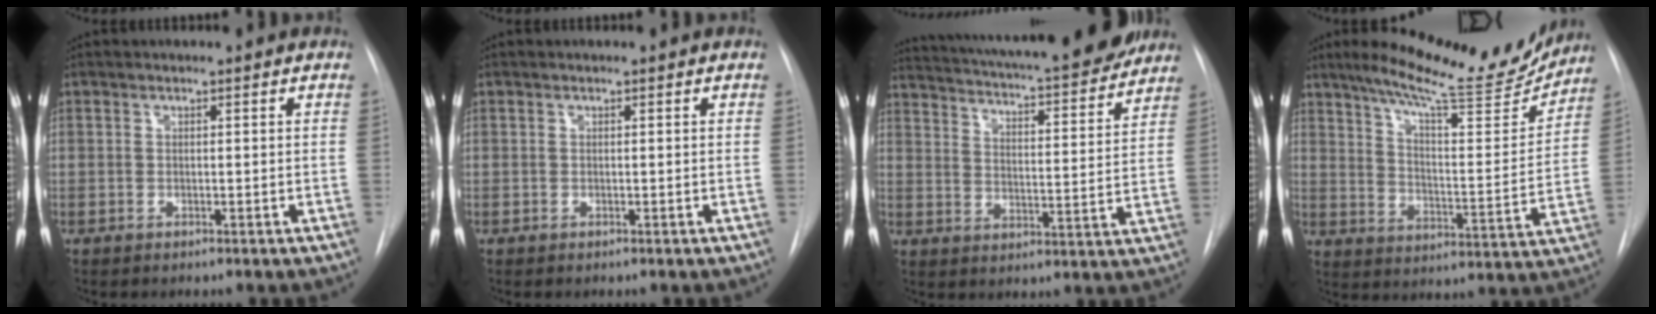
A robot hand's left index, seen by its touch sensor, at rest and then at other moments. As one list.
[{"total": 0.0}, {"total": 22.9, "force": [20.6, 2.3, 9.8], "torque": [-0.164, -0.021, 0.279]}, {"total": 19.0, "force": [16.7, 2.4, 8.7], "torque": [-0.131, -0.029, 0.236]}]